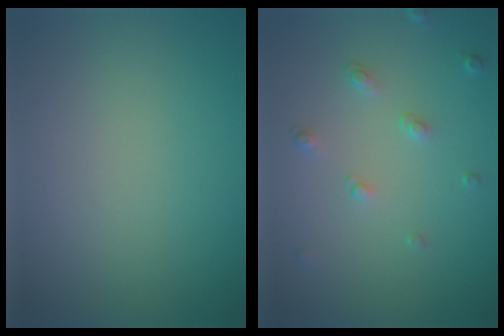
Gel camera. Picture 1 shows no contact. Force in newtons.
{"total": 1.5, "press": 1.0, "slide": 1.1}